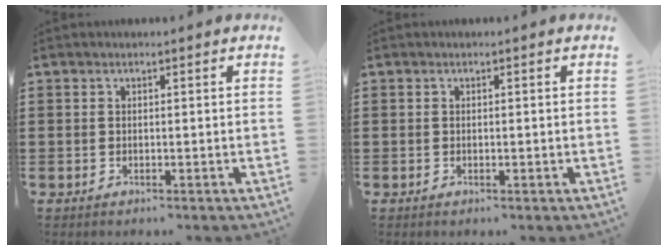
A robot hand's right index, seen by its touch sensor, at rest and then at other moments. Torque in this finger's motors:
{"motor_torque": [-0.19, 0.22, 0.02, 0.00]}